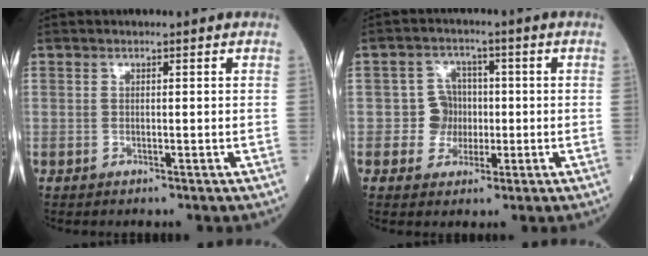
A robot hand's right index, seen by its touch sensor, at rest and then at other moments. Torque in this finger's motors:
{"motor_torque": [0.01, -0.08, -0.04, -0.01]}